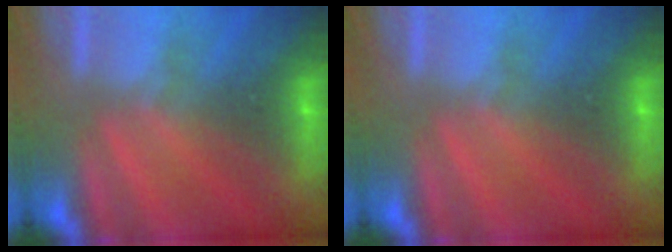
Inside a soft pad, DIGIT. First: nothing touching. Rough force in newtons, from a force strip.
{"total": 0.0}